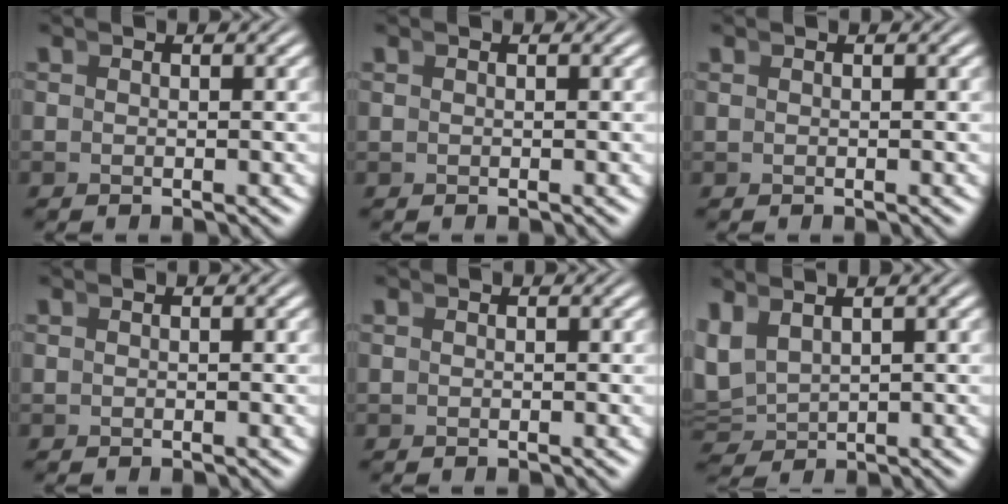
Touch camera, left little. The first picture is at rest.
{"total": 0.0}
{"total": 0.0}
{"total": 0.0}
{"total": 0.0}
{"total": 4.5, "force": [1.0, 3.7, 2.2], "torque": [-0.075, -0.012, 0.028]}